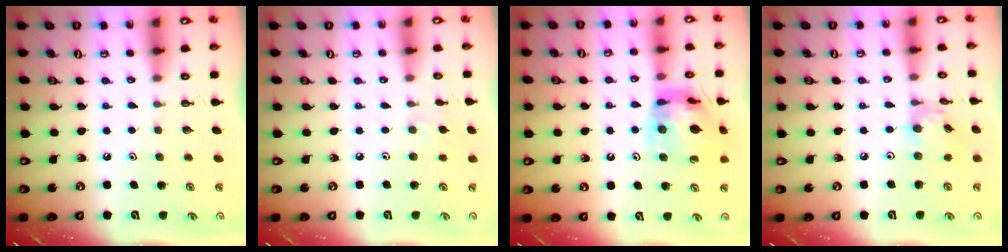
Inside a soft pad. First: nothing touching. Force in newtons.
{"total": 2.9, "press": 2.9, "slide": 0.6}
{"total": 14.4, "press": 14.3, "slide": 1.8}
{"total": 8.6, "press": 8.5, "slide": 0.6}